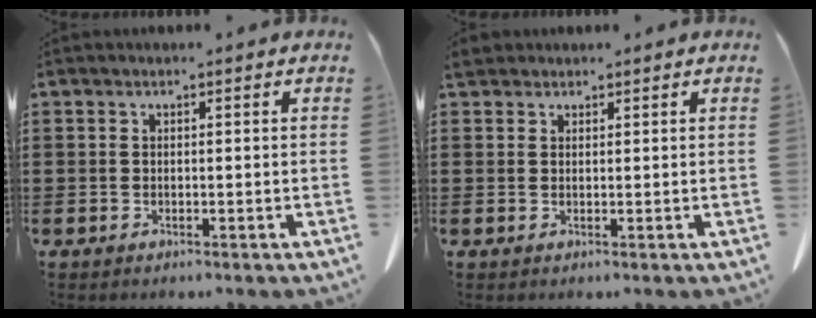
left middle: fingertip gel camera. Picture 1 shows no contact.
{"total": 1.8, "force": [1.6, 0.8, 0.4], "torque": [-0.015, 0.004, 0.032]}